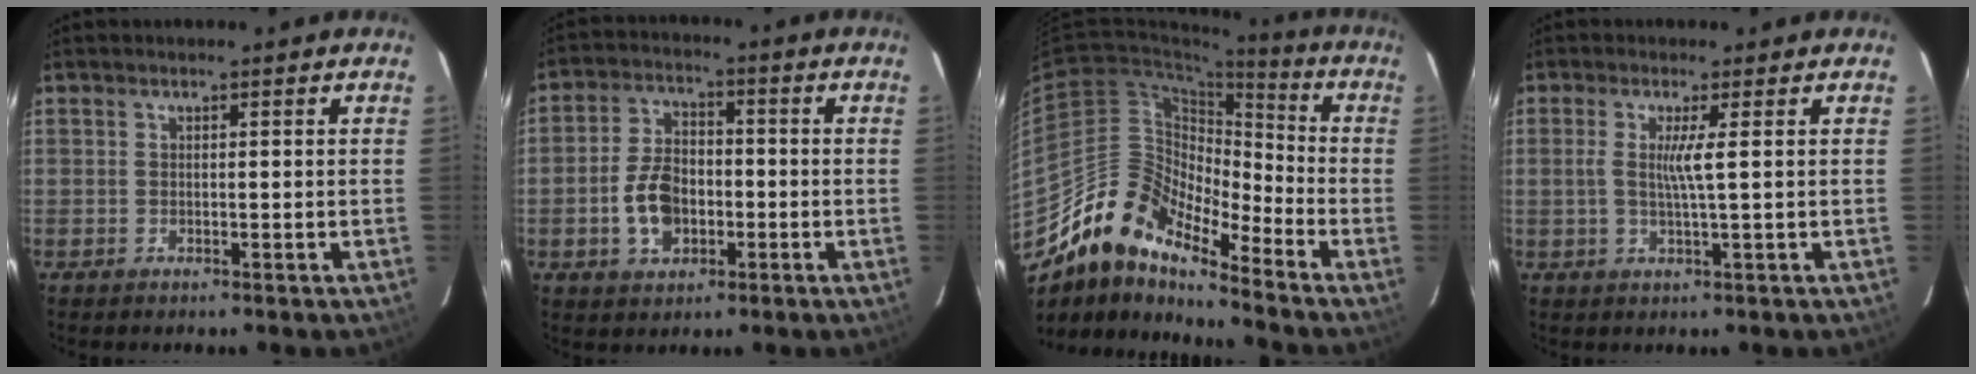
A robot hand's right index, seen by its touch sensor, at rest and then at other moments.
{"total": 9.0, "force": [-2.4, 5.9, 6.3], "torque": [-0.122, 0.016, -0.035]}
{"total": 14.0, "force": [-11.8, 4.5, 6.1], "torque": [-0.098, 0.009, -0.240]}
{"total": 3.6, "force": [0.4, -0.7, 3.5], "torque": [-0.066, -0.002, 0.006]}